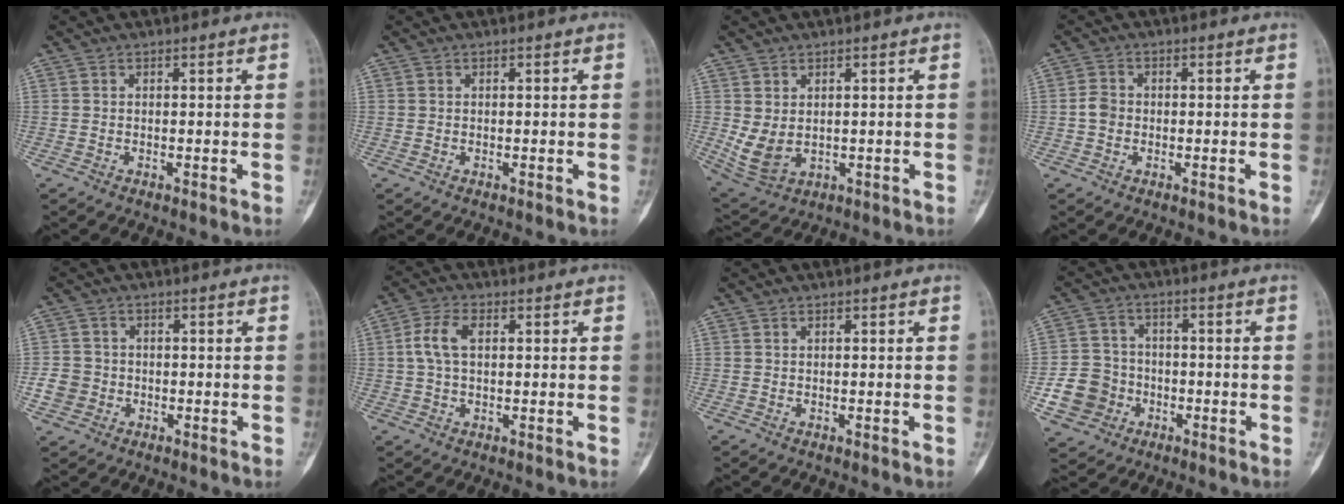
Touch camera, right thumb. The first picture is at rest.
{"total": 0.0}
{"total": 5.9, "force": [0.6, 4.1, 4.3], "torque": [-0.081, -0.009, 0.033]}
{"total": 2.8, "force": [-0.5, 2.3, 1.4], "torque": [-0.020, 0.007, -0.014]}
{"total": 4.1, "force": [-1.2, 3.8, 1.0], "torque": [-0.005, 0.014, -0.023]}
{"total": 5.5, "force": [0.8, 3.1, 4.5], "torque": [-0.103, 0.015, 0.013]}
{"total": 0.0}
{"total": 8.9, "force": [-3.0, 8.0, 2.4], "torque": [-0.028, 0.022, -0.052]}